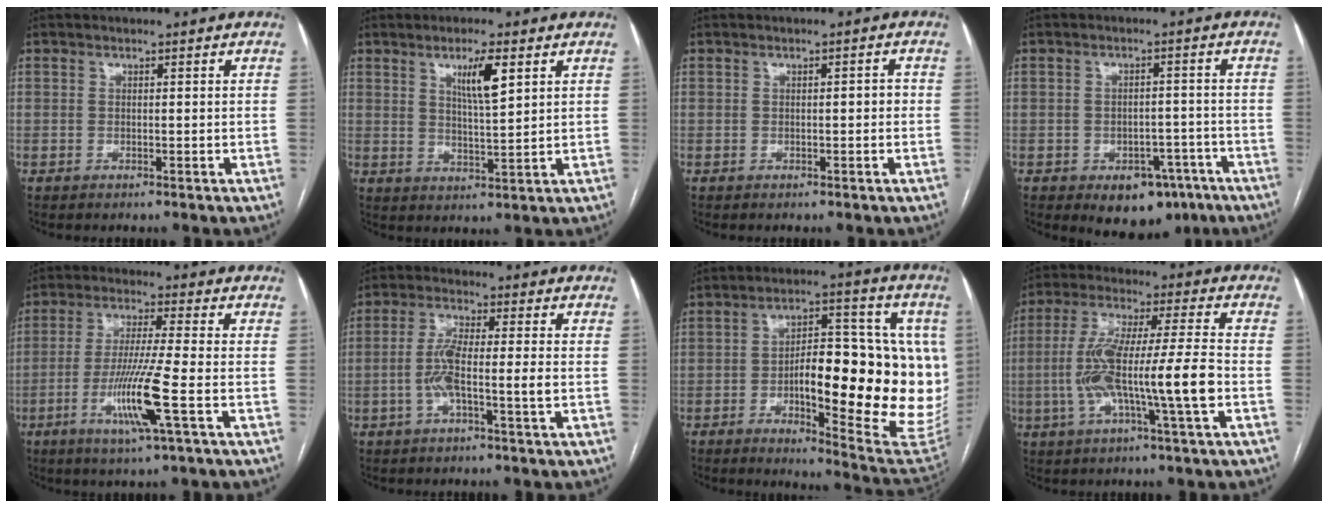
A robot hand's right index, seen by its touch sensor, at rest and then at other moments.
{"total": 5.9, "force": [2.8, 0.6, 5.2], "torque": [-0.089, -0.005, 0.049]}
{"total": 1.3, "force": [-0.1, 0.4, 1.2], "torque": [-0.014, 0.003, -0.001]}
{"total": 8.1, "force": [-4.9, 4.9, 4.2], "torque": [-0.037, 0.014, -0.060]}
{"total": 10.4, "force": [-3.4, -0.9, 9.8], "torque": [-0.194, -0.018, -0.067]}
{"total": 6.4, "force": [-1.4, 0.4, 6.2], "torque": [-0.129, 0.011, -0.029]}
{"total": 22.9, "force": [-1.4, 6.1, 22.0], "torque": [-0.229, 0.023, -0.004]}
{"total": 14.1, "force": [-2.9, 0.3, 13.8], "torque": [-0.269, 0.010, -0.056]}